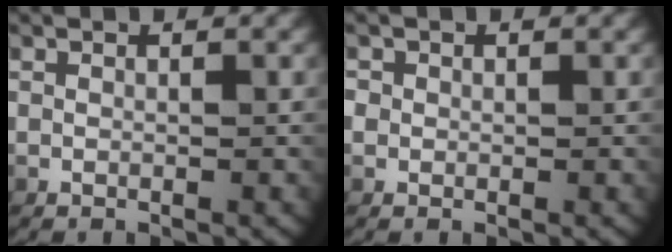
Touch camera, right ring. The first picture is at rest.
{"total": 1.2, "force": [0.0, 1.2, 0.2], "torque": [-0.017, -0.007, 0.000]}